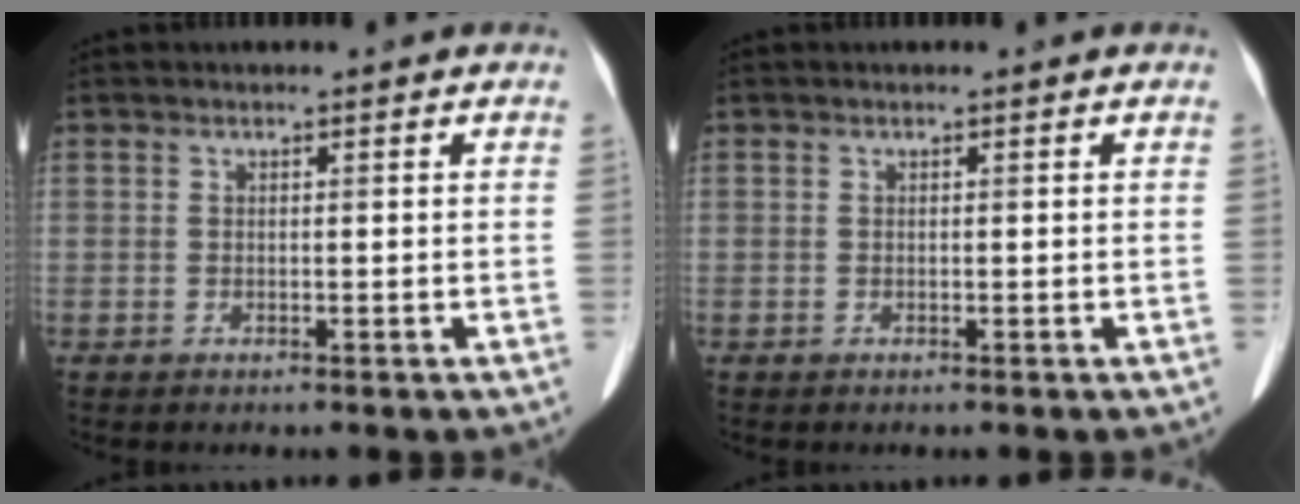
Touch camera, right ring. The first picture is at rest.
{"total": 0.0}